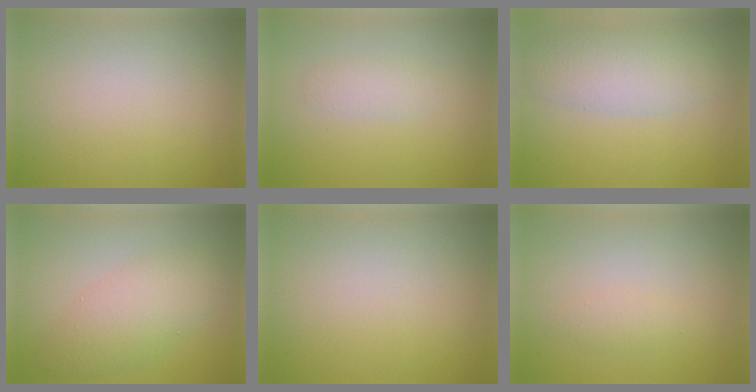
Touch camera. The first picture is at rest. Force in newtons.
{"total": 1.4, "press": 1.4, "slide": 0.1}
{"total": 5.0, "press": 5.0, "slide": 0.3}
{"total": 4.9, "press": 4.9, "slide": 0.1}
{"total": 0.0}
{"total": 0.9, "press": 0.9, "slide": 0.0}